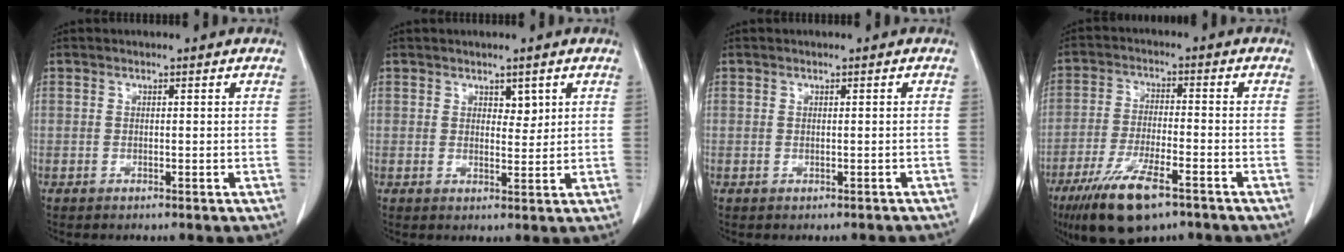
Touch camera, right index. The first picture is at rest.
{"total": 2.1, "force": [1.1, 1.2, 1.2], "torque": [-0.013, -0.005, 0.020]}
{"total": 1.2, "force": [-1.0, 0.6, 0.0], "torque": [0.002, 0.008, -0.013]}
{"total": 11.6, "force": [-7.5, 2.9, 8.4], "torque": [-0.159, -0.020, -0.128]}